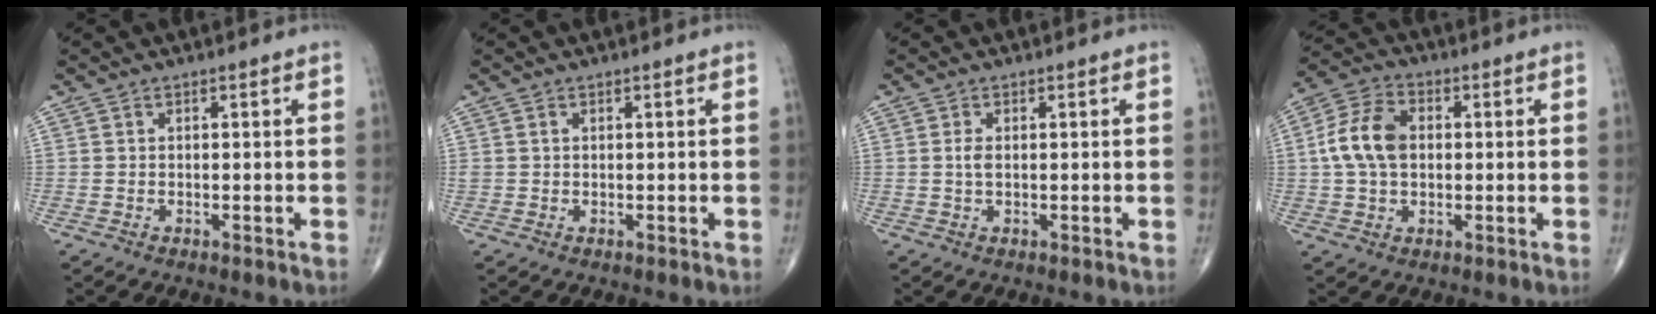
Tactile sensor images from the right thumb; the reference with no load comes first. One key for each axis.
{"total": 0.7, "fx": 0.2, "fy": 0.5, "fz": 0.4, "tx": -0.007, "ty": 0.004, "tz": 0.005}
{"total": 1.5, "fx": 0.1, "fy": 0.7, "fz": 1.3, "tx": -0.025, "ty": 0.001, "tz": 0.002}
{"total": 10.0, "fx": 0.7, "fy": 6.8, "fz": 7.3, "tx": -0.137, "ty": 0.021, "tz": 0.008}